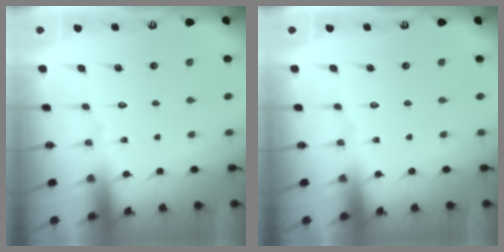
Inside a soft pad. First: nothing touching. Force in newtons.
{"total": 0.0}